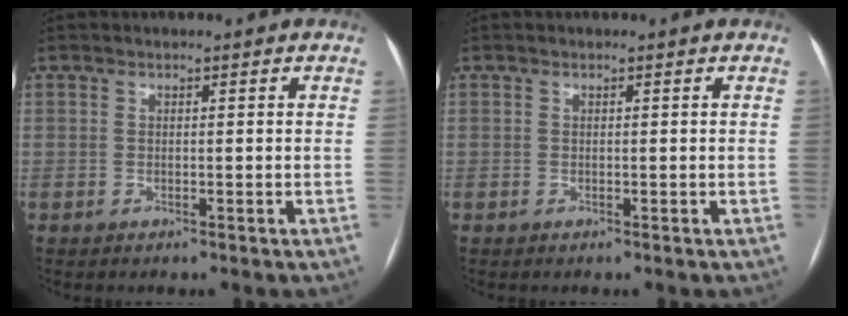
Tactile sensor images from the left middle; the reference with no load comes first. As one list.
[{"total": 0.0}]